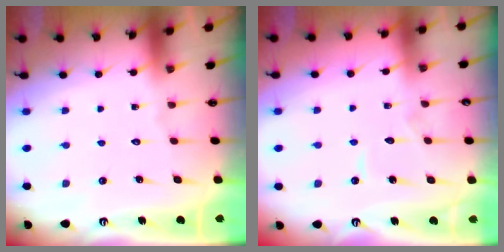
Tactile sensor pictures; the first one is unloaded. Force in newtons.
{"total": 3.7, "press": 3.7, "slide": 0.3}